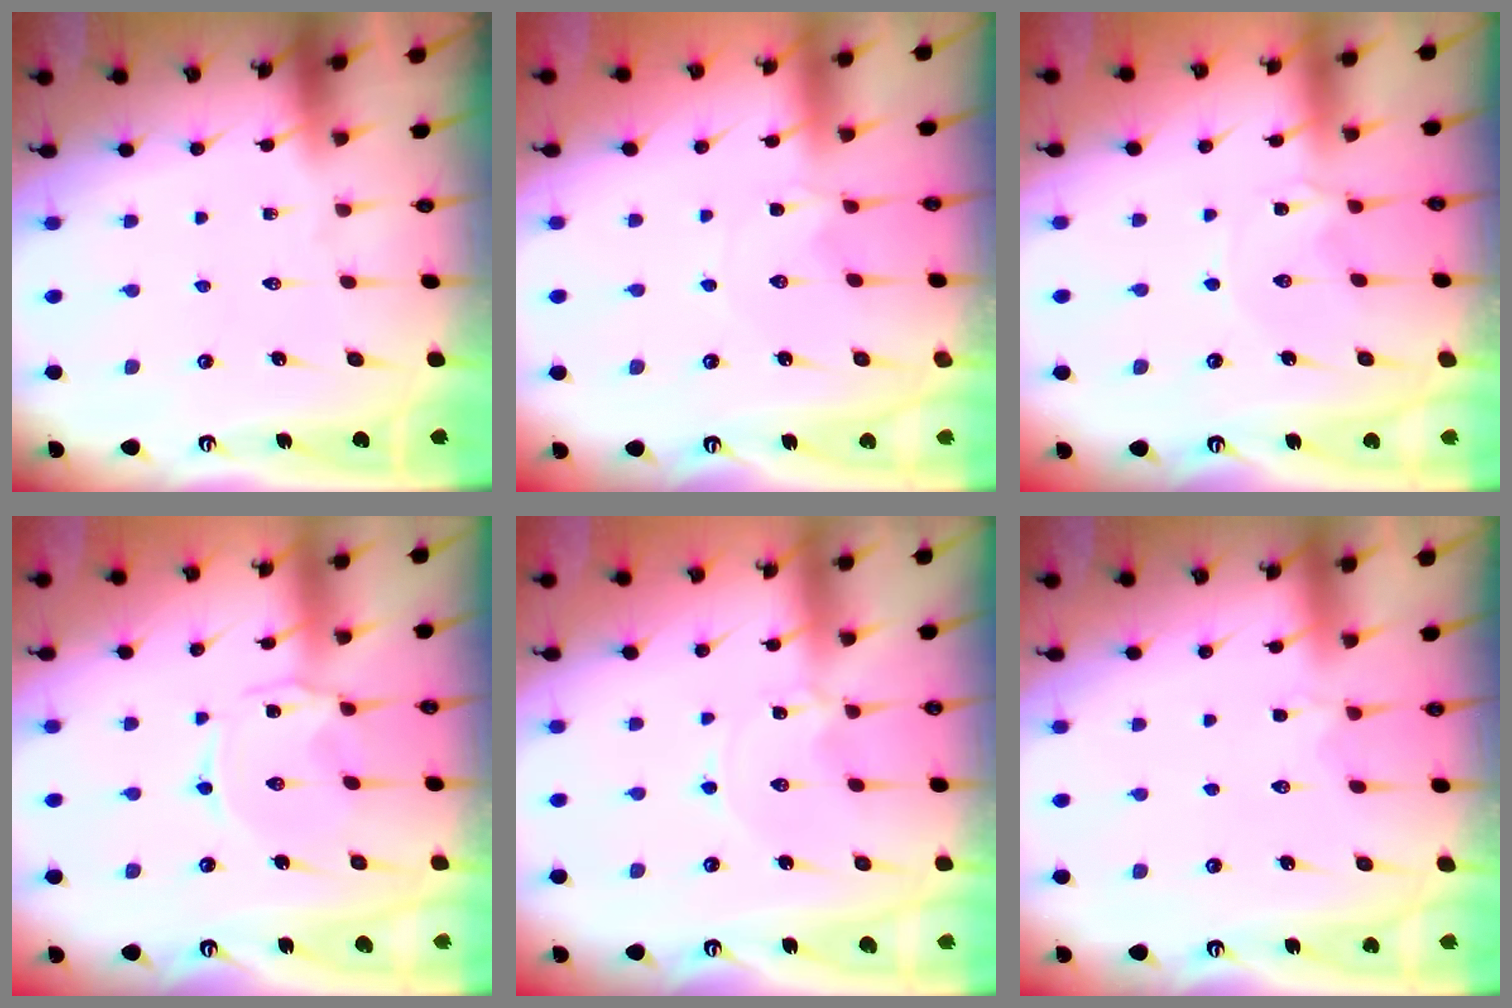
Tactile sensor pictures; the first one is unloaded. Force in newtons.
{"total": 0.0}
{"total": 0.7, "press": 0.6, "slide": 0.3}
{"total": 1.1, "press": 1.0, "slide": 0.4}
{"total": 0.0}
{"total": 2.7, "press": 2.5, "slide": 1.0}